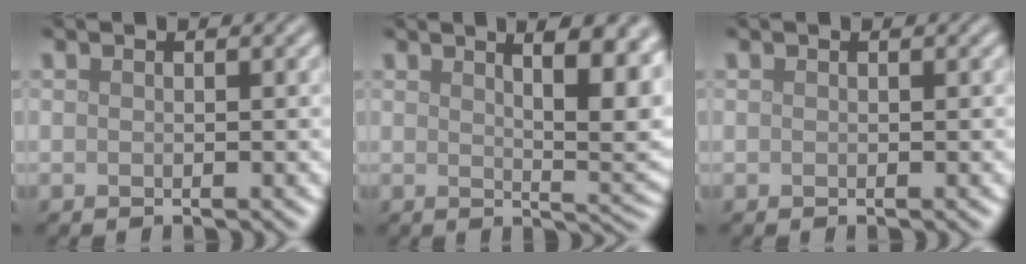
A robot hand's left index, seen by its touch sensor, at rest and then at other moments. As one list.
[{"total": 10.4, "force": [4.2, 3.8, 8.7], "torque": [-0.068, 0.024, 0.046]}, {"total": 0.0}]